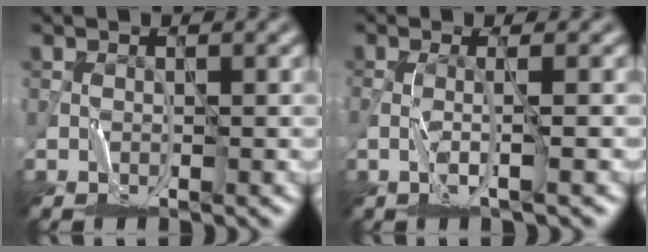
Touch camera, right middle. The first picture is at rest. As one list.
[{"total": 1.6, "force": [-0.1, 0.0, 1.6], "torque": [-0.028, -0.003, -0.007]}]